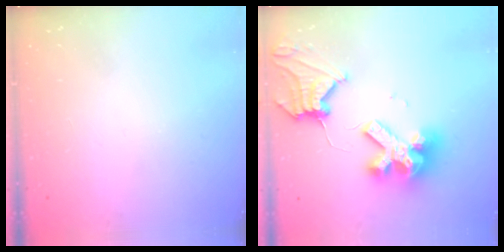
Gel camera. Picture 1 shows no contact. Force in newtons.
{"total": 16.6, "press": 16.5, "slide": 1.4}